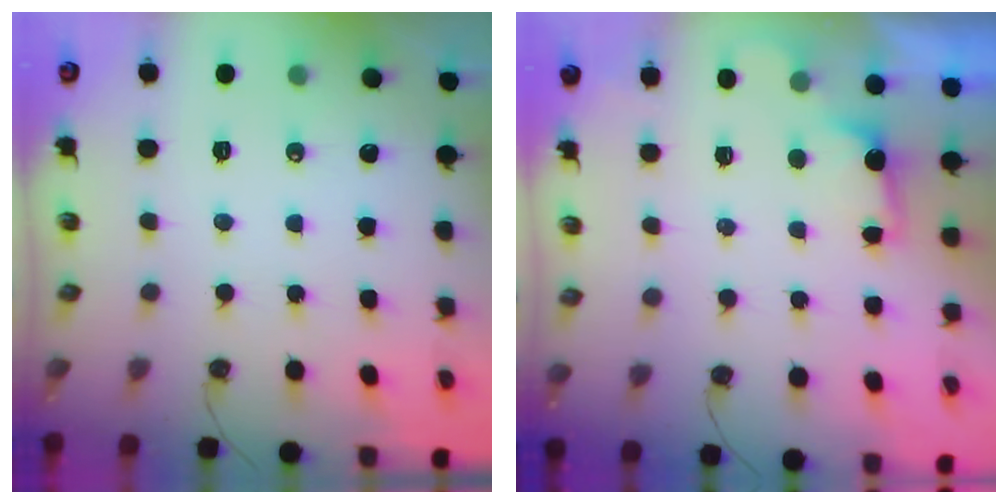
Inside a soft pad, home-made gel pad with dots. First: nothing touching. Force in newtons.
{"total": 1.1, "press": 0.7, "slide": 0.8}